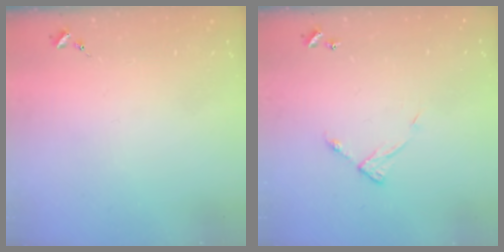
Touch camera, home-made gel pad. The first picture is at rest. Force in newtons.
{"total": 5.8, "press": 5.7, "slide": 0.6}